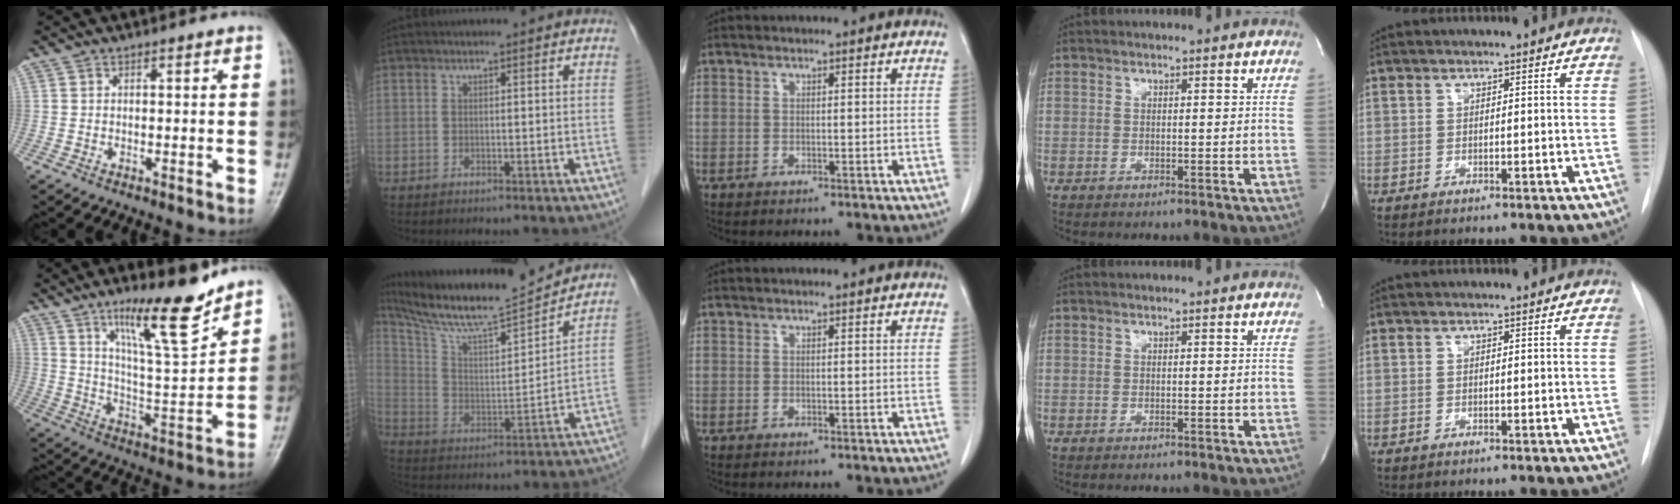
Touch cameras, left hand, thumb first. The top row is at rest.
{"thumb": {"total": 15.4, "force": [10.8, 2.9, 10.6], "torque": [-0.157, -0.076, 0.189]}, "index": {"total": 17.2, "force": [15.7, 0.0, 6.8], "torque": [-0.131, 0.000, 0.267]}}